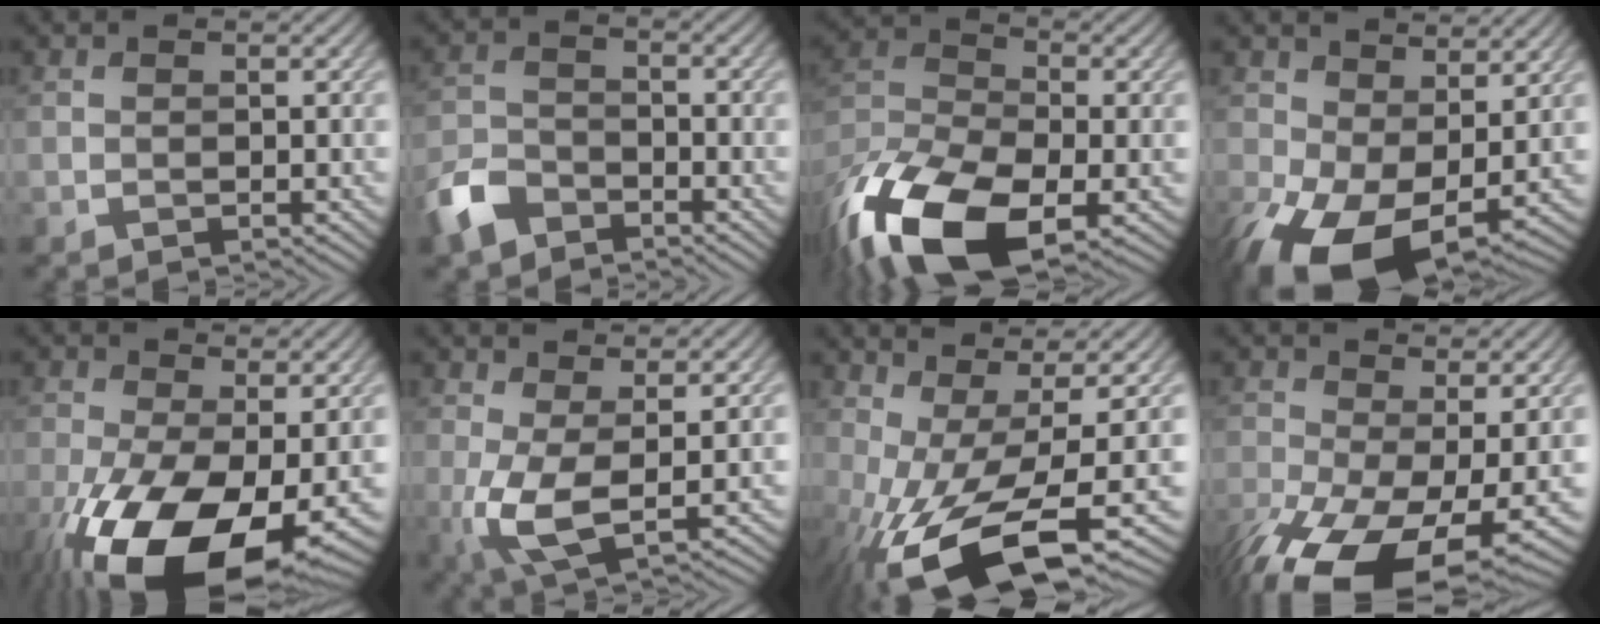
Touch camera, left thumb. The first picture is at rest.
{"total": 5.8, "force": [-4.2, 3.1, 2.5], "torque": [-0.060, -0.005, -0.097]}
{"total": 17.4, "force": [-9.4, 8.5, 11.8], "torque": [-0.286, -0.036, -0.181]}
{"total": 13.6, "force": [-1.7, 8.2, 10.7], "torque": [-0.224, -0.051, -0.009]}
{"total": 17.8, "force": [-5.8, 9.2, 14.1], "torque": [-0.283, -0.057, -0.079]}
{"total": 6.7, "force": [0.4, 2.9, 6.0], "torque": [-0.140, -0.007, 0.007]}
{"total": 16.0, "force": [-4.4, 6.0, 14.1], "torque": [-0.282, -0.025, -0.064]}
{"total": 16.0, "force": [-6.3, 7.9, 12.4], "torque": [-0.271, -0.064, -0.083]}